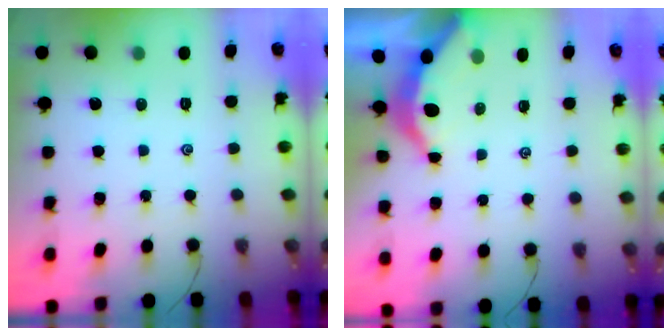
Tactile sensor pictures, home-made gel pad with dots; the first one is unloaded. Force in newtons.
{"total": 3.7, "press": 3.6, "slide": 0.5}